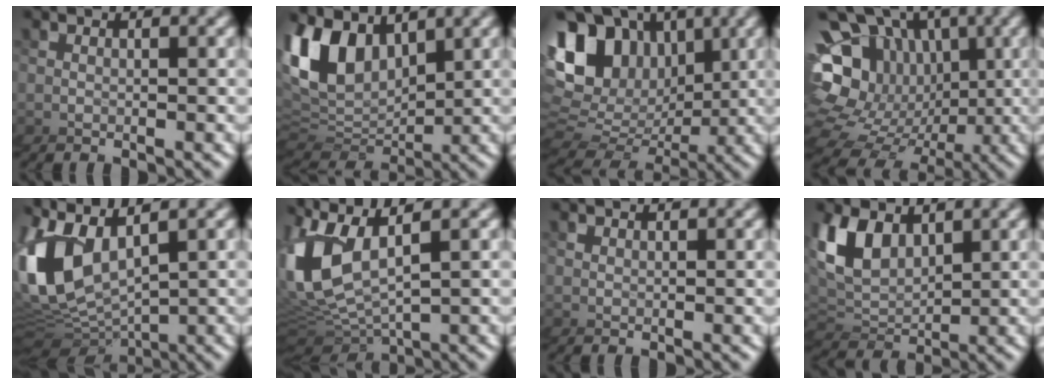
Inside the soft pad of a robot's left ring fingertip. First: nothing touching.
{"total": 5.3, "force": [2.9, 3.9, 1.9], "torque": [-0.072, 0.011, 0.040]}
{"total": 8.7, "force": [3.3, 7.0, 4.1], "torque": [-0.092, 0.020, 0.035]}
{"total": 9.8, "force": [-0.7, 7.7, 6.0], "torque": [-0.130, -0.019, -0.013]}
{"total": 4.8, "force": [0.1, 3.6, 3.2], "torque": [-0.128, -0.003, -0.005]}
{"total": 3.8, "force": [0.4, 2.8, 2.6], "torque": [-0.124, -0.003, 0.002]}
{"total": 0.8, "force": [0.5, 0.3, -0.6], "torque": [0.008, -0.003, 0.008]}
{"total": 3.4, "force": [2.6, 1.8, -1.2], "torque": [-0.029, 0.007, 0.031]}